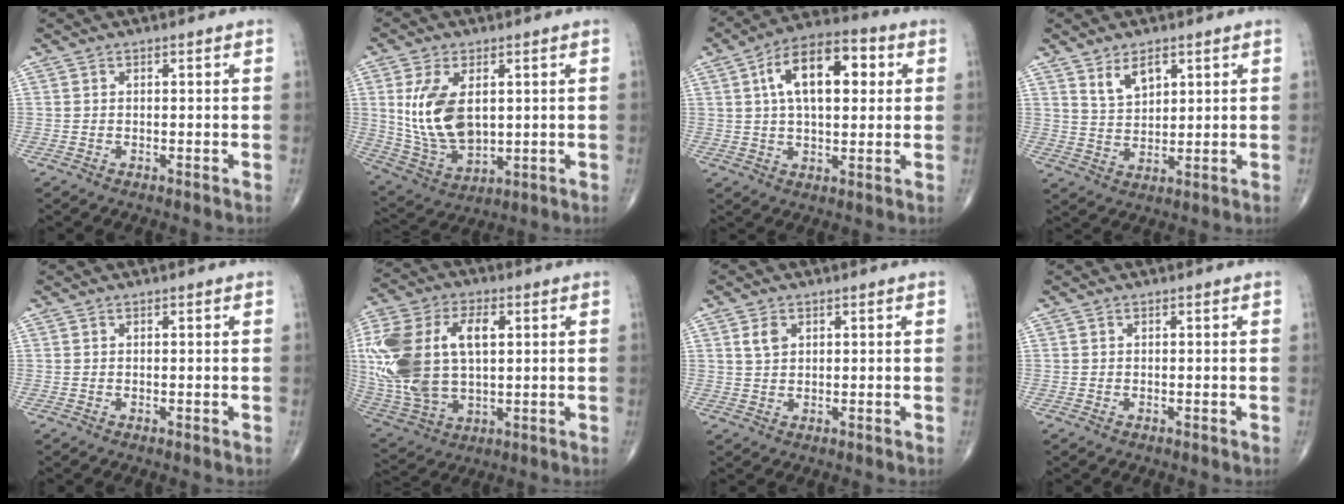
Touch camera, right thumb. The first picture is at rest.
{"total": 13.6, "force": [2.4, 7.9, 10.9], "torque": [-0.203, -0.015, 0.061]}
{"total": 15.2, "force": [3.9, 7.7, 12.5], "torque": [-0.187, 0.016, 0.059]}
{"total": 5.6, "force": [3.2, 2.9, 3.4], "torque": [-0.047, -0.021, 0.064]}
{"total": 0.0}
{"total": 24.0, "force": [3.8, 14.1, 19.1], "torque": [-0.425, 0.002, 0.075]}
{"total": 2.8, "force": [1.1, 1.9, 1.7], "torque": [-0.026, -0.001, 0.024]}
{"total": 0.0}